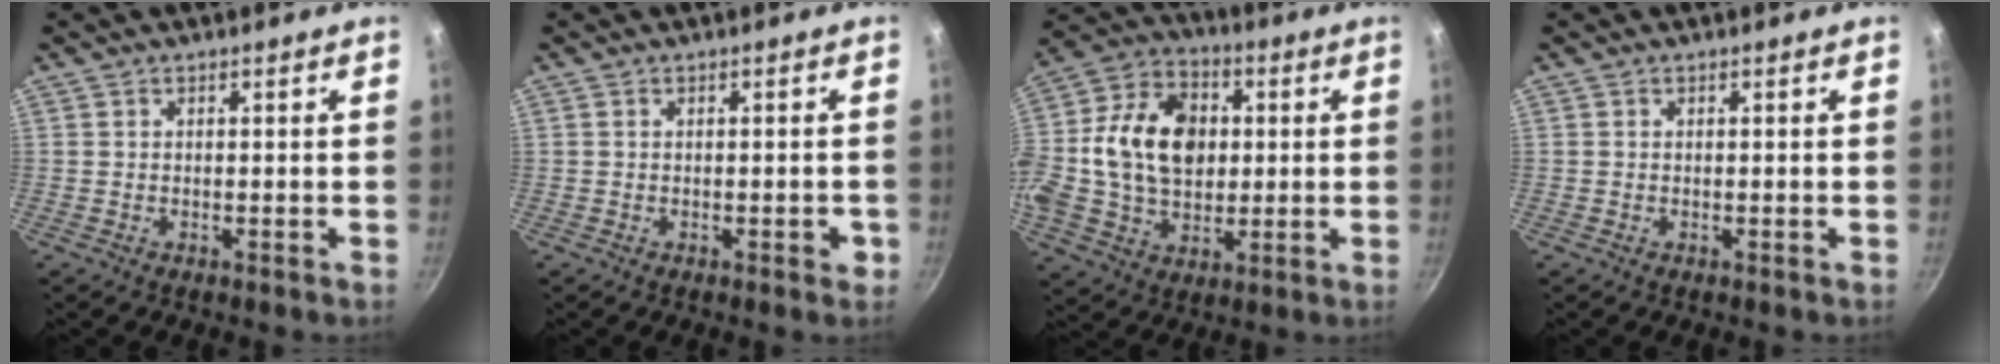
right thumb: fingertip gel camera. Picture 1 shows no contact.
{"total": 2.0, "force": [-0.6, 1.0, 1.7], "torque": [-0.011, 0.004, -0.009]}
{"total": 20.9, "force": [1.7, 15.3, 14.2], "torque": [-0.240, 0.028, 0.020]}
{"total": 0.0}